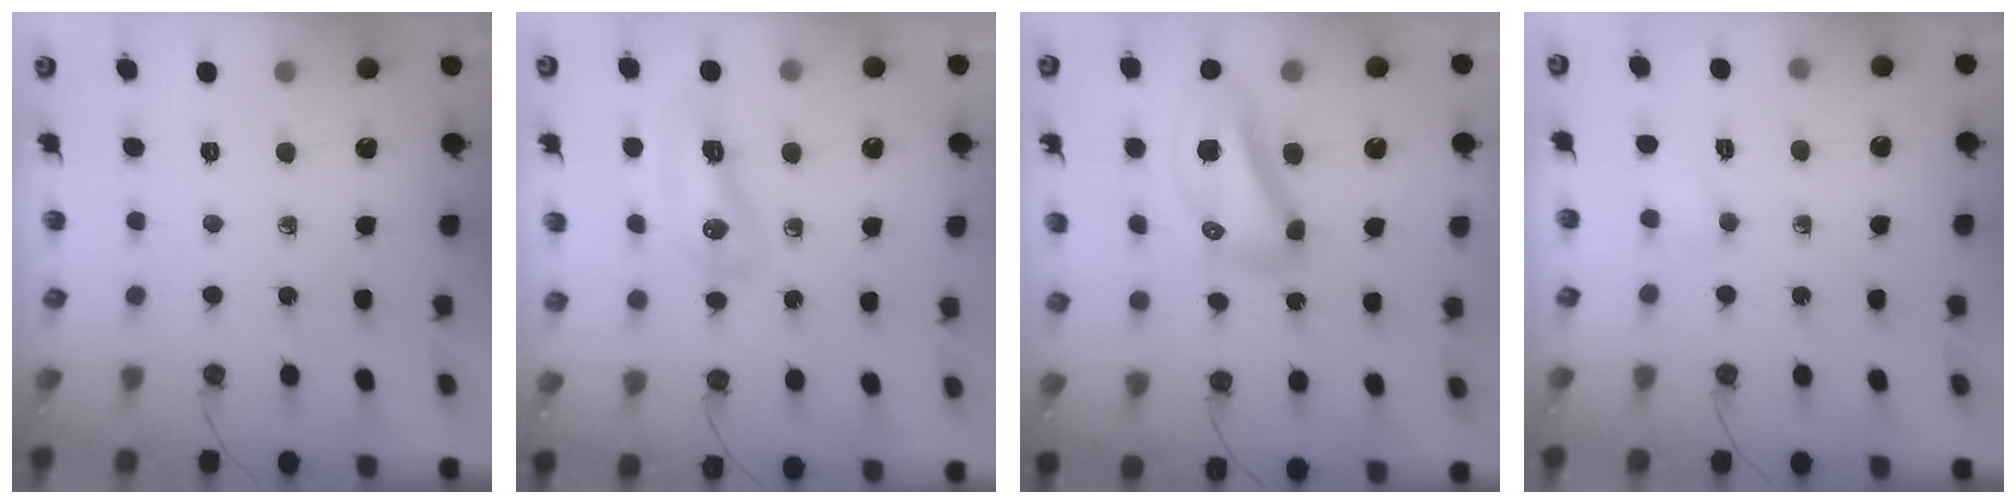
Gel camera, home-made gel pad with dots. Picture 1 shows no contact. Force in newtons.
{"total": 10.4, "press": 10.3, "slide": 1.8}
{"total": 14.7, "press": 14.6, "slide": 1.8}
{"total": 16.7, "press": 5.2, "slide": 15.9}